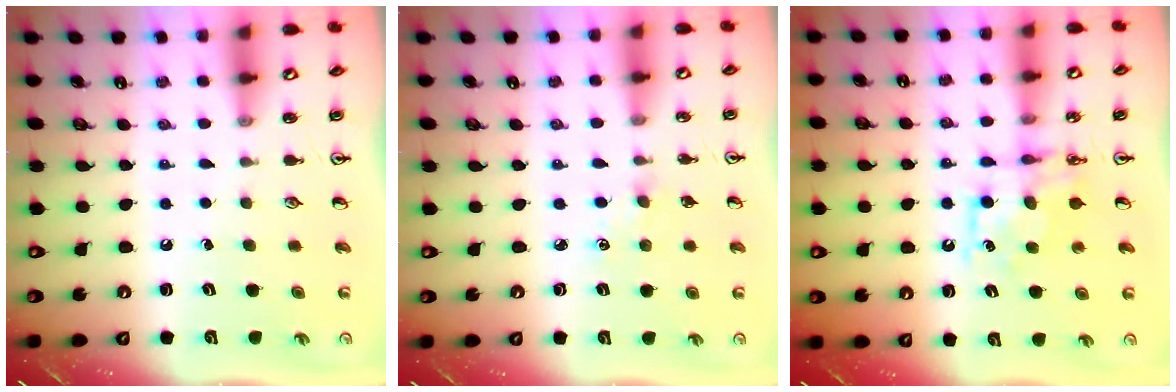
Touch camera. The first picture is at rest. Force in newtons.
{"total": 1.9, "press": 1.9, "slide": 0.3}
{"total": 8.1, "press": 8.1, "slide": 0.4}